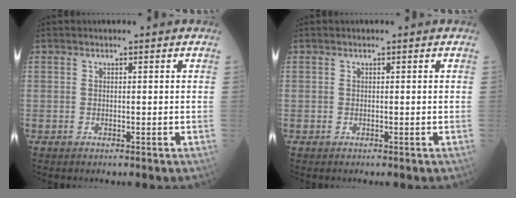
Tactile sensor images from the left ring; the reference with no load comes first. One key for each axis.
{"total": 0.0}